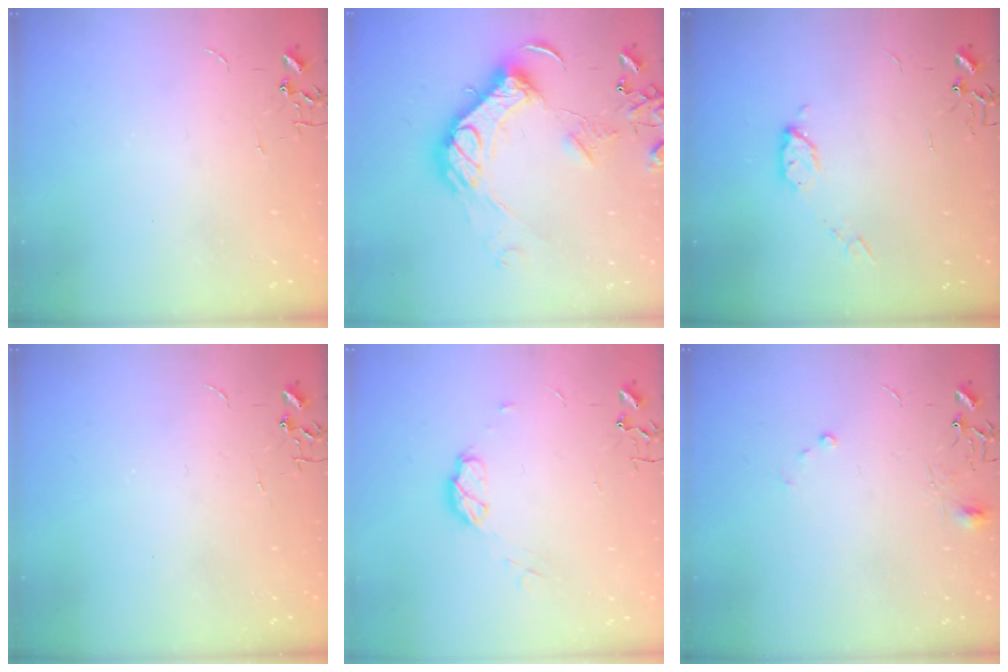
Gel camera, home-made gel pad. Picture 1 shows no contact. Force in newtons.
{"total": 18.6, "press": 18.5, "slide": 1.9}
{"total": 6.4, "press": 6.4, "slide": 0.3}
{"total": 0.0}
{"total": 6.8, "press": 6.7, "slide": 0.6}
{"total": 7.3, "press": 7.3, "slide": 0.6}